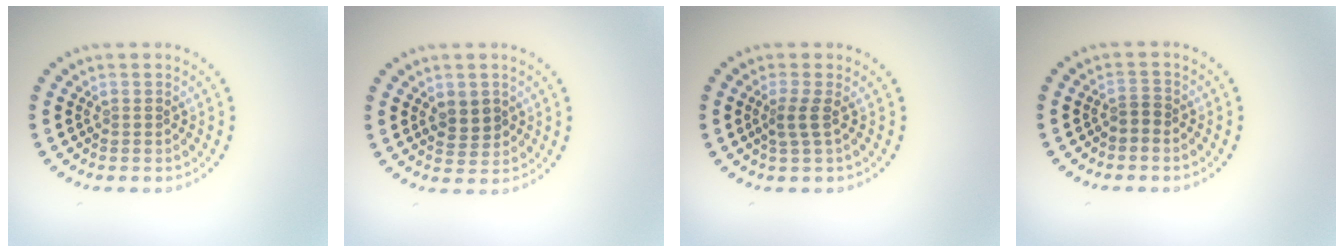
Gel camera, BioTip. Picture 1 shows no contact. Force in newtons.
{"total": 1.8, "press": 1.7, "slide": 0.5}
{"total": 1.9, "press": 1.4, "slide": 1.4}
{"total": 1.2, "press": 0.8, "slide": 0.8}